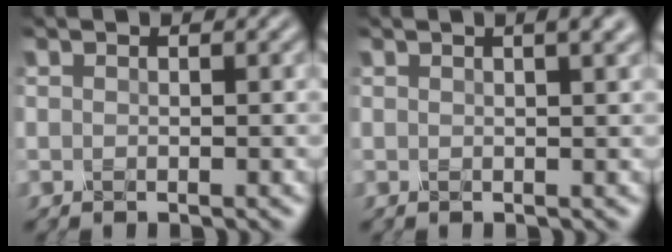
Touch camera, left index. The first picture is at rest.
{"total": 3.2, "force": [1.7, 1.1, 2.5], "torque": [-0.017, 0.008, 0.008]}